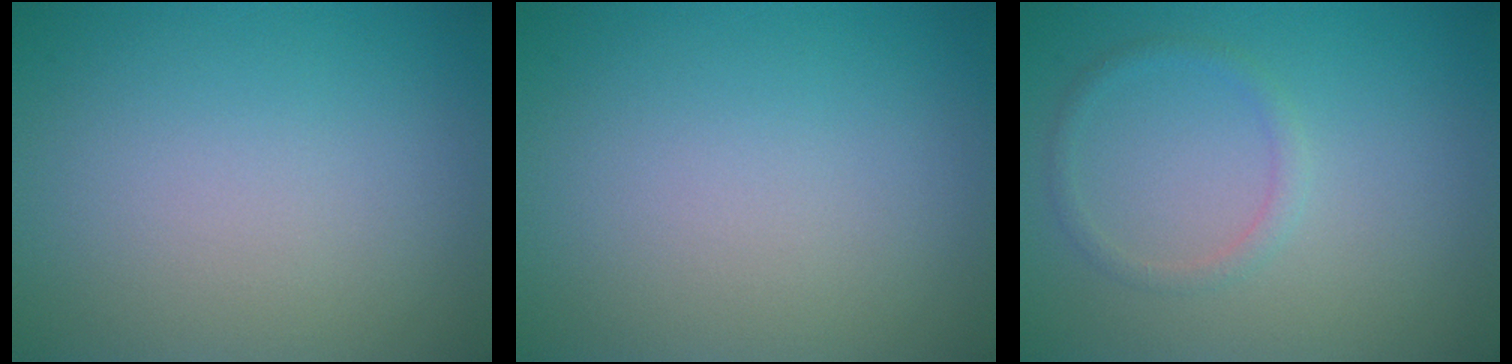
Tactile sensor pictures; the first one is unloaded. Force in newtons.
{"total": 0.0}
{"total": 1.2, "press": 1.2, "slide": 0.1}